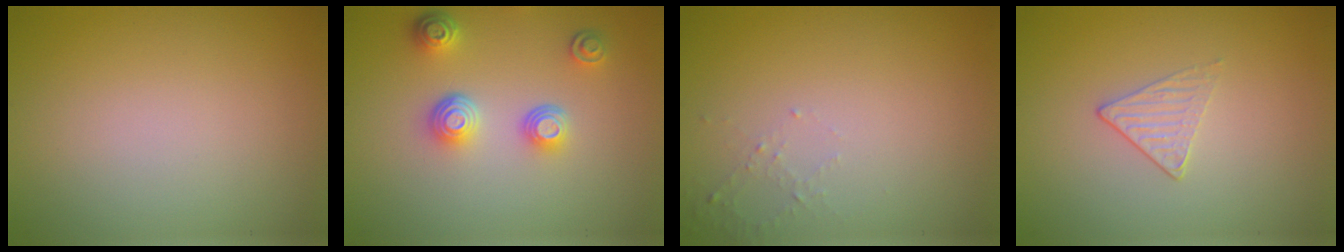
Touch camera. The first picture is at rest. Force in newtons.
{"total": 3.6, "press": 3.0, "slide": 2.0}
{"total": 1.1, "press": 1.0, "slide": 0.4}
{"total": 1.3, "press": 0.9, "slide": 0.9}